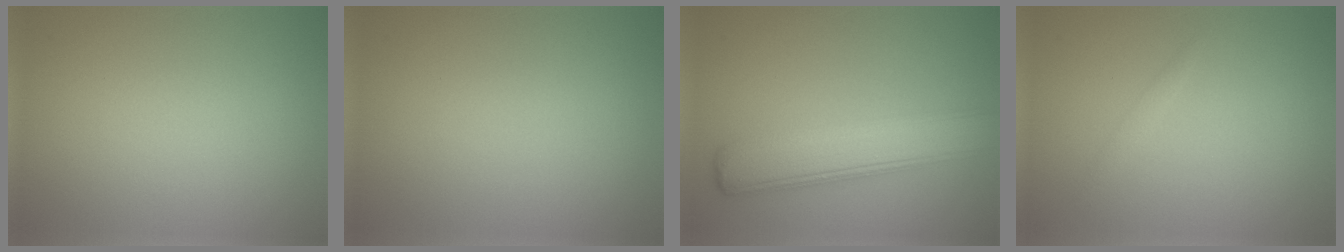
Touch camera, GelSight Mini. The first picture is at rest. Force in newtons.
{"total": 0.0}
{"total": 6.0, "press": 6.0, "slide": 0.5}
{"total": 0.6, "press": 0.6, "slide": 0.0}